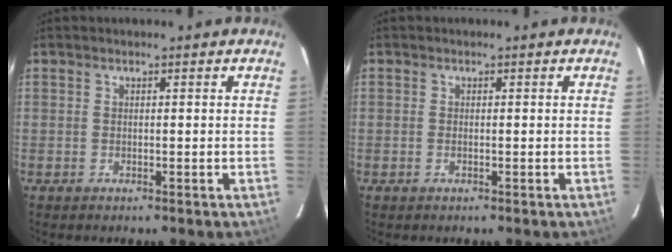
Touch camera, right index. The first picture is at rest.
{"total": 0.6, "force": [-0.2, 0.2, 0.5], "torque": [-0.011, 0.000, -0.005]}